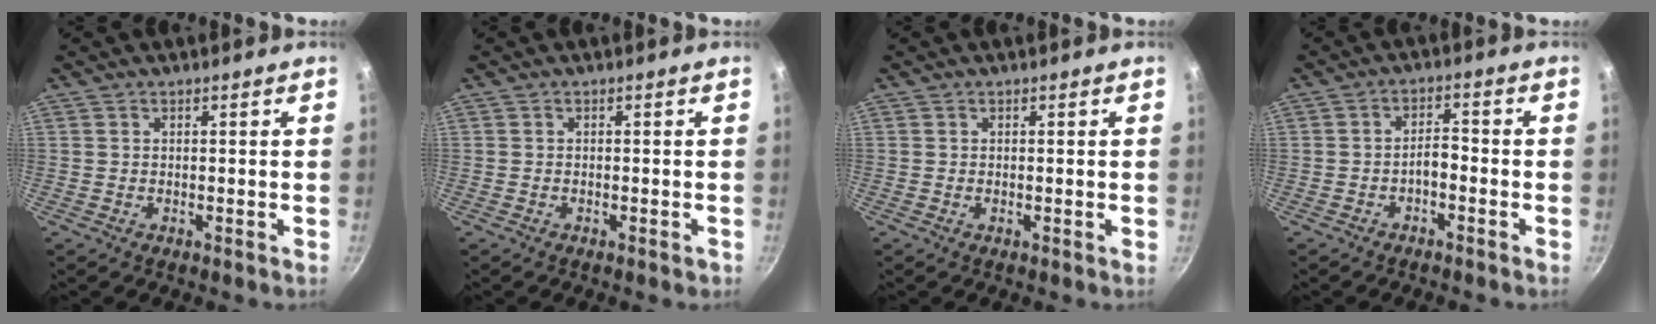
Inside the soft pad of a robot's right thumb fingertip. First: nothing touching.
{"total": 0.9, "force": [-0.5, 0.4, 0.6], "torque": [-0.010, 0.005, -0.006]}
{"total": 0.0}
{"total": 3.1, "force": [-1.7, 1.4, 2.2], "torque": [-0.030, 0.026, -0.030]}